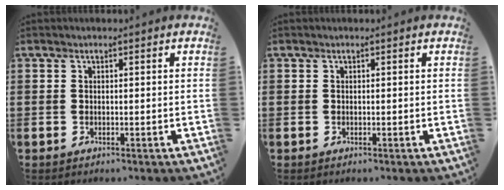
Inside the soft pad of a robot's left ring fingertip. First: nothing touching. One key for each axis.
{"total": 0.0}